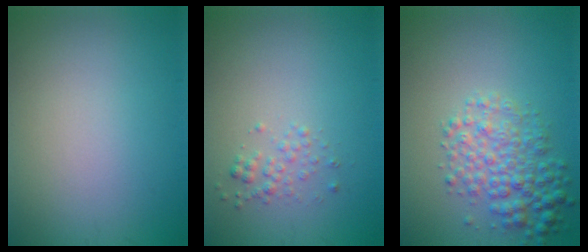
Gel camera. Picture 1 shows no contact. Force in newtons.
{"total": 1.2, "press": 1.2, "slide": 0.1}
{"total": 4.2, "press": 4.2, "slide": 0.1}